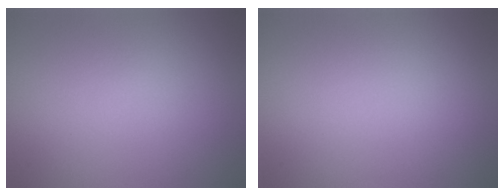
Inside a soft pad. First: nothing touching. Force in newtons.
{"total": 0.0}